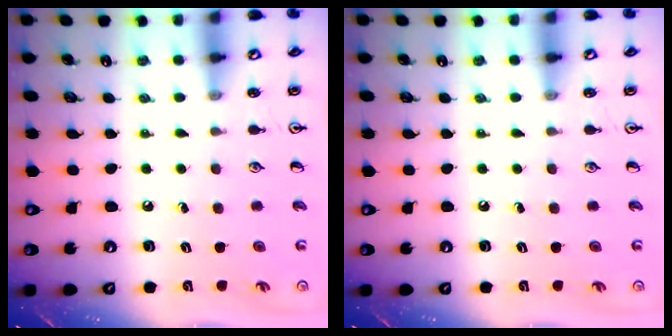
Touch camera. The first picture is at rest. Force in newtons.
{"total": 0.0}